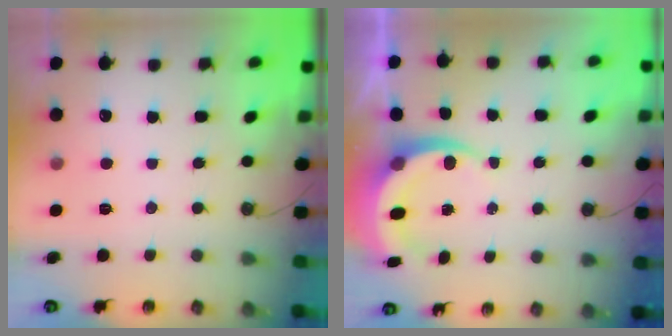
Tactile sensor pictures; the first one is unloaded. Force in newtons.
{"total": 7.5, "press": 7.3, "slide": 2.0}